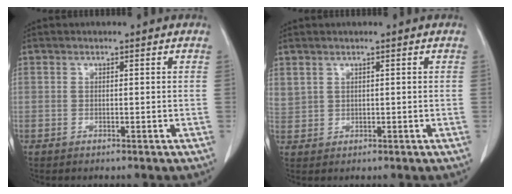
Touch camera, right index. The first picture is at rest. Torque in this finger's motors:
{"motor_torque": [0.87, 0.35, 0.43, 0.07]}